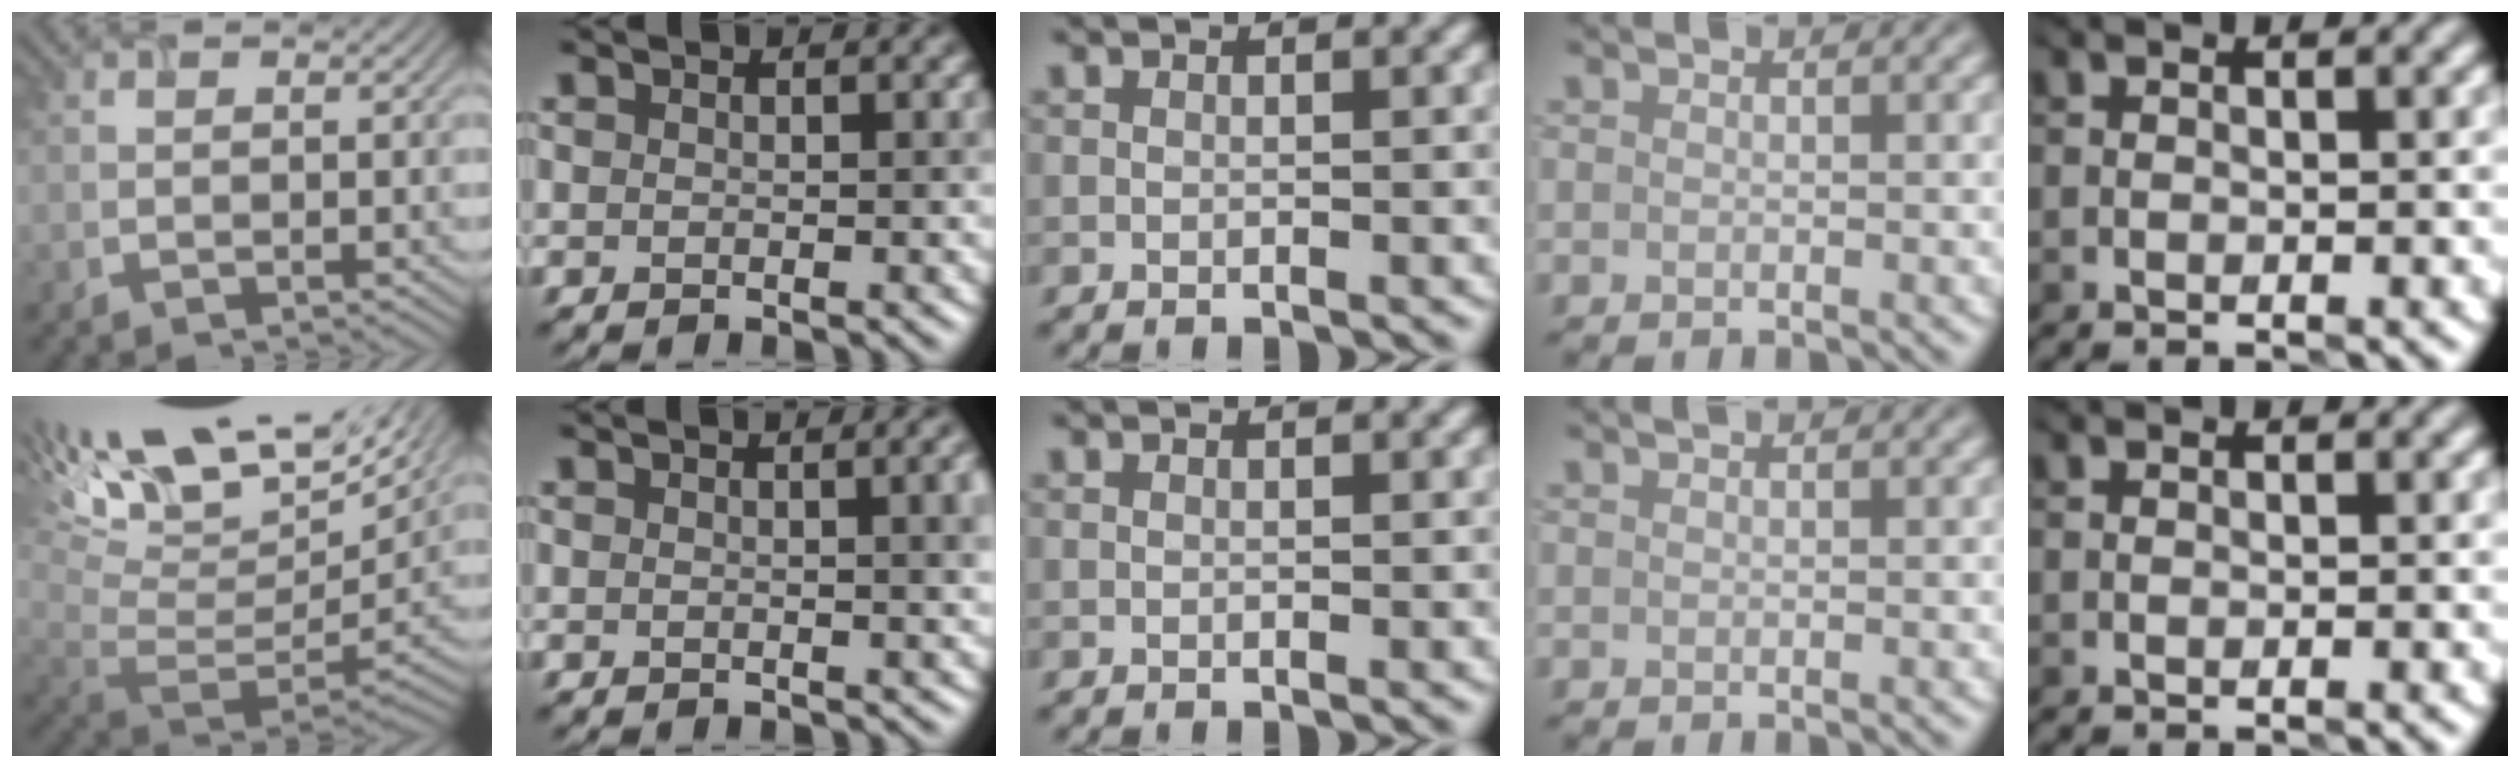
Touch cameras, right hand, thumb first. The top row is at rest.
{"thumb": {"total": 18.6, "force": [9.9, 7.3, 13.9], "torque": [-0.262, 0.019, 0.179]}, "index": {"total": 4.1, "force": [0.6, 1.6, 3.7], "torque": [-0.019, 0.015, 0.002]}}